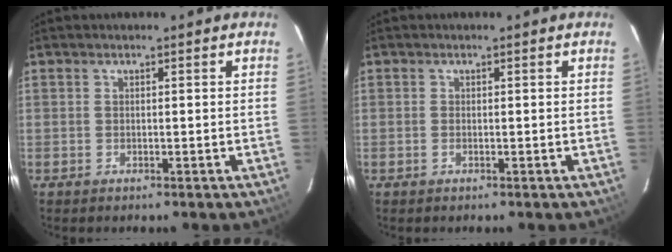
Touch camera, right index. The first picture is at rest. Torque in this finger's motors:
{"motor_torque": [-0.15, -0.04, -0.10, 0.00]}